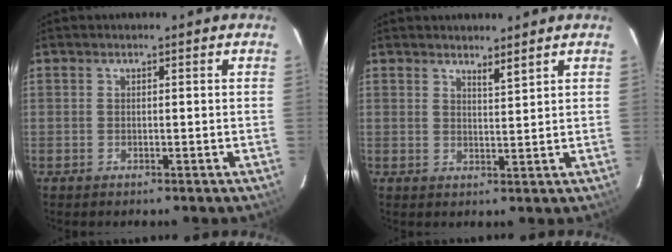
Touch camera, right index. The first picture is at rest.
{"total": 2.0, "force": [1.8, -0.1, 1.0], "torque": [-0.017, -0.006, 0.028]}